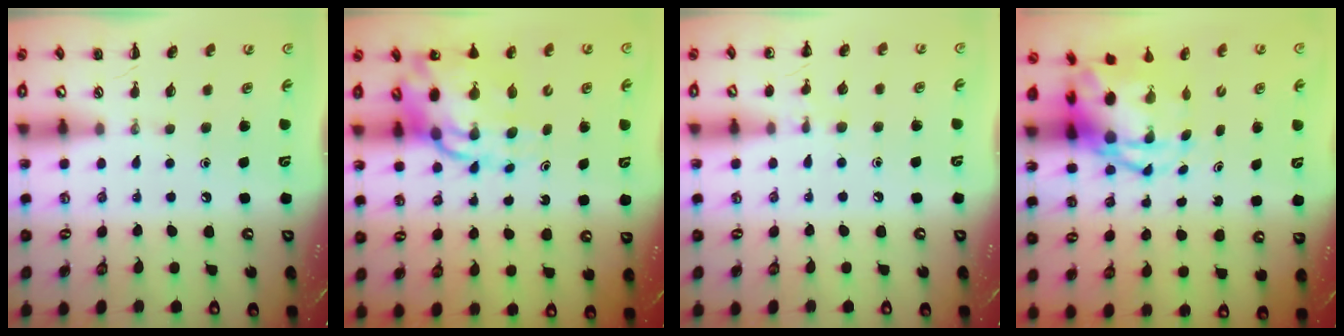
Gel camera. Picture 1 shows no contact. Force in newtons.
{"total": 13.0, "press": 12.5, "slide": 3.7}
{"total": 6.1, "press": 5.9, "slide": 1.8}
{"total": 7.3, "press": 7.1, "slide": 1.8}